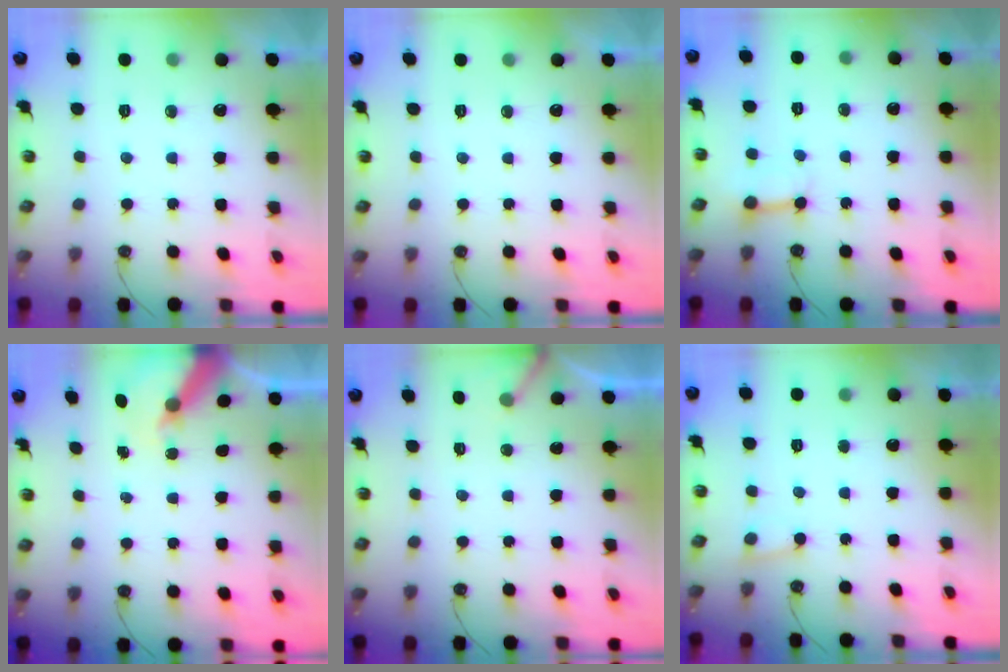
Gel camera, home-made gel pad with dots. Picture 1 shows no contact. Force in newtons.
{"total": 0.0}
{"total": 4.9, "press": 4.9, "slide": 0.6}
{"total": 6.5, "press": 6.4, "slide": 0.7}
{"total": 2.3, "press": 2.3, "slide": 0.1}
{"total": 3.9, "press": 3.9, "slide": 0.4}